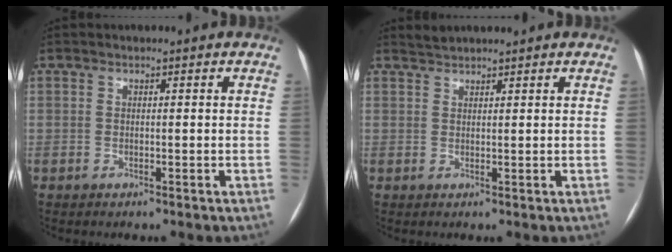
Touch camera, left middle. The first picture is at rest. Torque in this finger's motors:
{"motor_torque": [0.33, -0.47, 0.13, -0.01]}